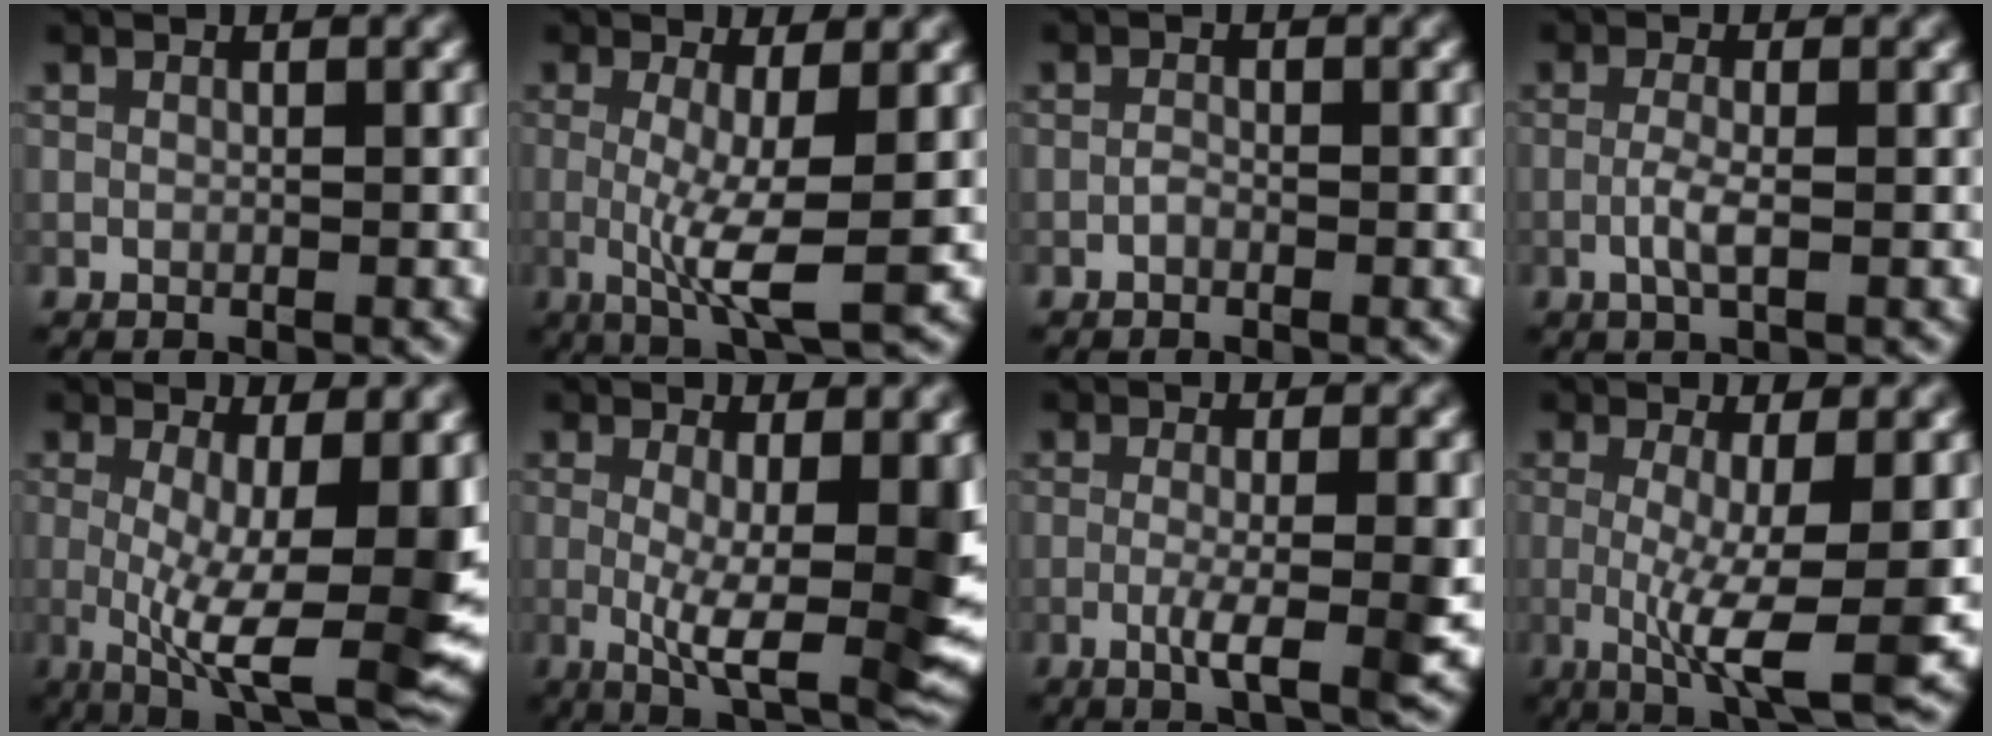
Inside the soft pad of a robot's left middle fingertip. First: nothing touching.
{"total": 5.4, "force": [-0.6, 0.9, 5.3], "torque": [-0.097, -0.014, -0.010]}
{"total": 0.7, "force": [-0.4, 0.4, 0.4], "torque": [-0.009, 0.001, -0.009]}
{"total": 2.0, "force": [-0.5, 0.4, 1.9], "torque": [-0.042, 0.000, -0.015]}
{"total": 11.0, "force": [-0.8, 3.2, 10.5], "torque": [-0.163, -0.020, -0.011]}
{"total": 9.9, "force": [-0.3, 2.8, 9.5], "torque": [-0.146, -0.018, -0.002]}
{"total": 4.0, "force": [-0.9, 0.7, 3.8], "torque": [-0.063, -0.005, -0.020]}
{"total": 6.8, "force": [-1.1, 1.2, 6.6], "torque": [-0.111, -0.018, -0.016]}